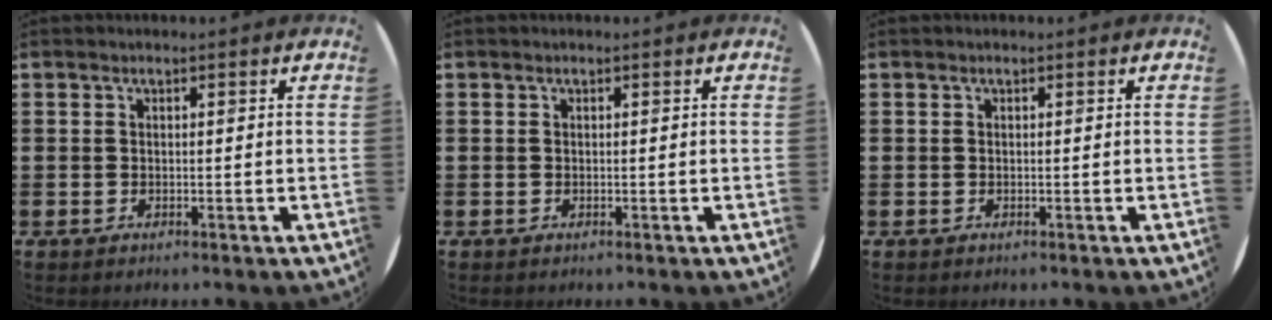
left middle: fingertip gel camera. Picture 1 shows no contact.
{"total": 0.0}
{"total": 0.0}